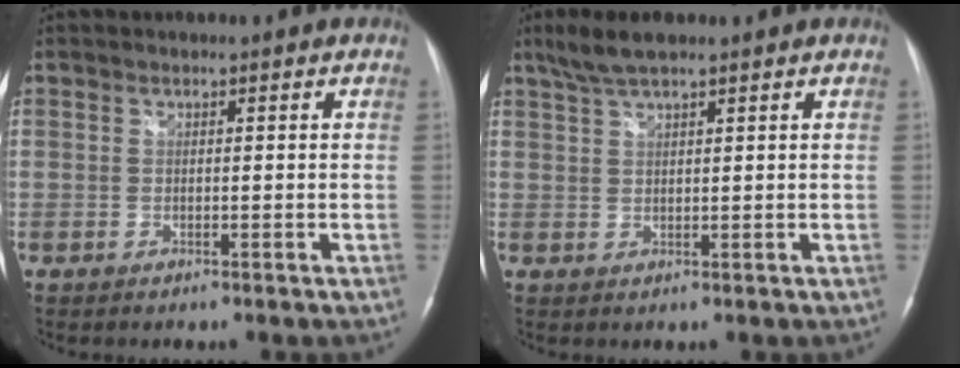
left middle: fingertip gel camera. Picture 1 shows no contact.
{"total": 4.4, "force": [3.4, 0.6, 2.7], "torque": [-0.061, 0.012, 0.067]}